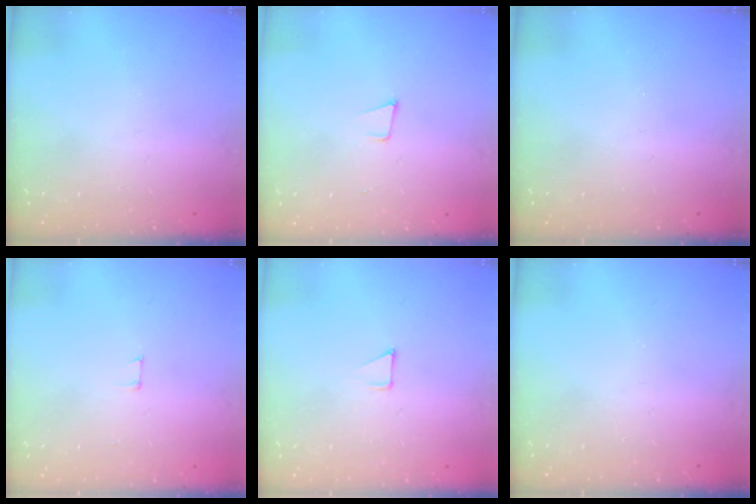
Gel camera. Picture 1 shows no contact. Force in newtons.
{"total": 3.9, "press": 2.9, "slide": 2.6}
{"total": 0.0}
{"total": 2.9, "press": 2.9, "slide": 0.2}
{"total": 2.8, "press": 2.8, "slide": 0.2}
{"total": 0.0}